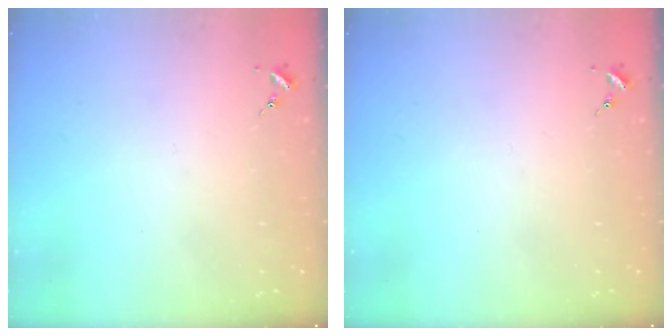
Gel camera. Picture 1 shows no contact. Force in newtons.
{"total": 0.0}